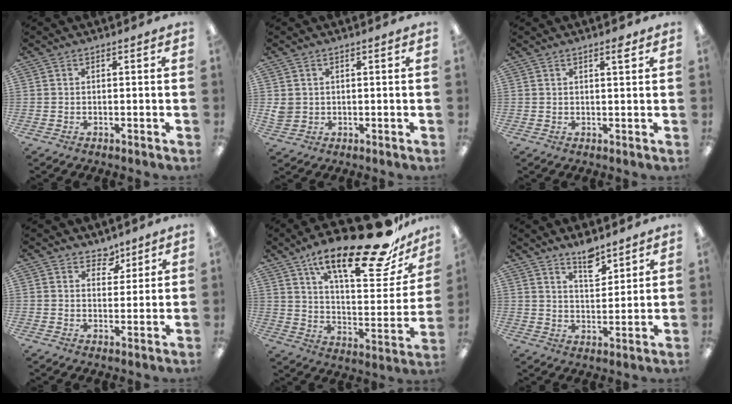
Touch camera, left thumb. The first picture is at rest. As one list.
[{"total": 2.9, "force": [0.7, 2.7, 0.7], "torque": [-0.017, 0.006, 0.014]}, {"total": 2.3, "force": [1.6, 0.3, 1.6], "torque": [-0.019, -0.004, 0.023]}, {"total": 4.6, "force": [3.6, 2.8, 0.8], "torque": [0.004, -0.022, 0.061]}, {"total": 25.6, "force": [18.3, 6.8, 16.5], "torque": [-0.247, -0.118, 0.293]}, {"total": 7.5, "force": [5.9, 3.1, 3.3], "torque": [-0.041, -0.037, 0.102]}]